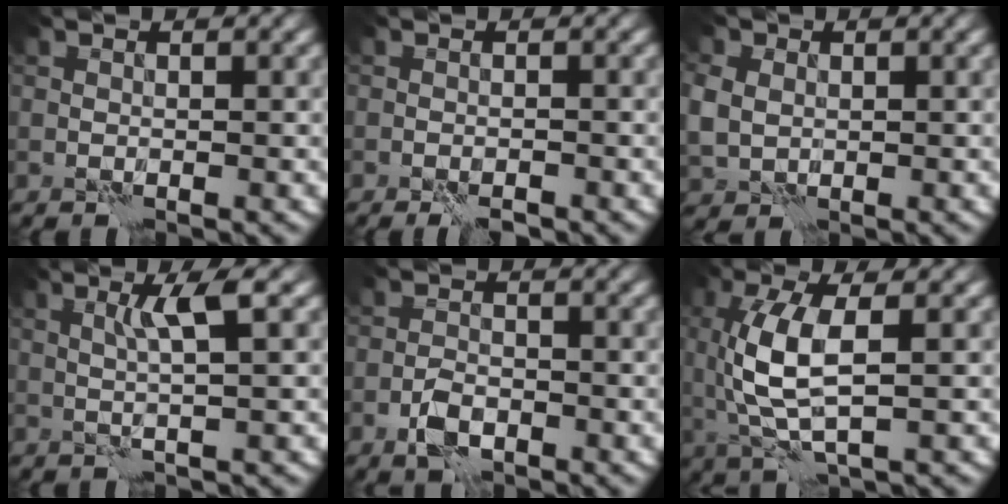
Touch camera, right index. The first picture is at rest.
{"total": 1.8, "force": [-1.5, 0.4, 1.0], "torque": [-0.017, 0.001, -0.024]}
{"total": 3.4, "force": [0.6, 2.9, 1.6], "torque": [-0.052, 0.009, 0.015]}
{"total": 3.0, "force": [1.0, 0.2, 2.8], "torque": [-0.047, 0.005, 0.018]}
{"total": 2.7, "force": [-1.5, 1.4, 1.8], "torque": [-0.032, 0.002, -0.033]}
{"total": 6.1, "force": [0.4, 2.3, 5.6], "torque": [-0.136, 0.003, 0.010]}